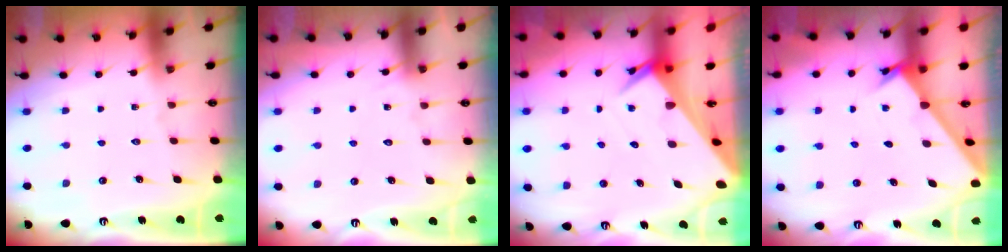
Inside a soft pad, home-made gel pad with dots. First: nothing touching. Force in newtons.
{"total": 5.3, "press": 5.3, "slide": 0.3}
{"total": 4.9, "press": 4.9, "slide": 0.4}
{"total": 2.2, "press": 2.2, "slide": 0.1}